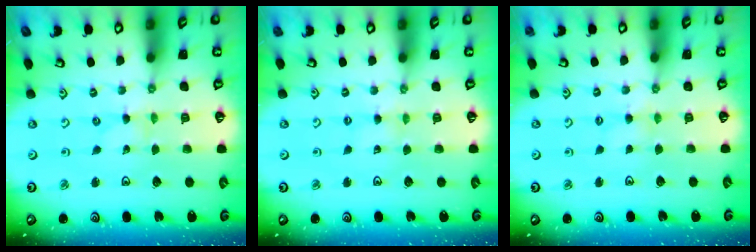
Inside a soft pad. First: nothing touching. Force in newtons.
{"total": 1.4, "press": 1.3, "slide": 0.2}
{"total": 1.6, "press": 1.6, "slide": 0.4}